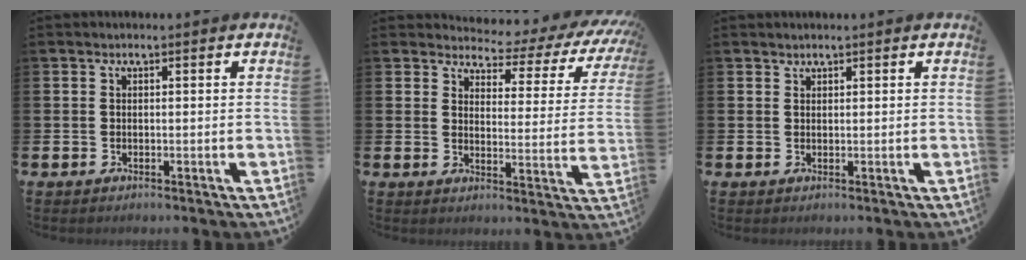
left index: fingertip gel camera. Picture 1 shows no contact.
{"total": 3.2, "force": [2.5, 1.7, 1.1], "torque": [-0.027, -0.035, 0.030]}
{"total": 1.1, "force": [1.1, 0.2, -0.1], "torque": [0.010, -0.002, 0.018]}